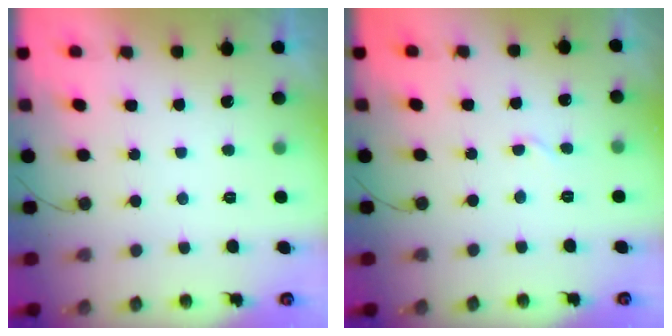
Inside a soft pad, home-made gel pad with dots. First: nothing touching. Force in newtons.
{"total": 2.7, "press": 2.7, "slide": 0.3}